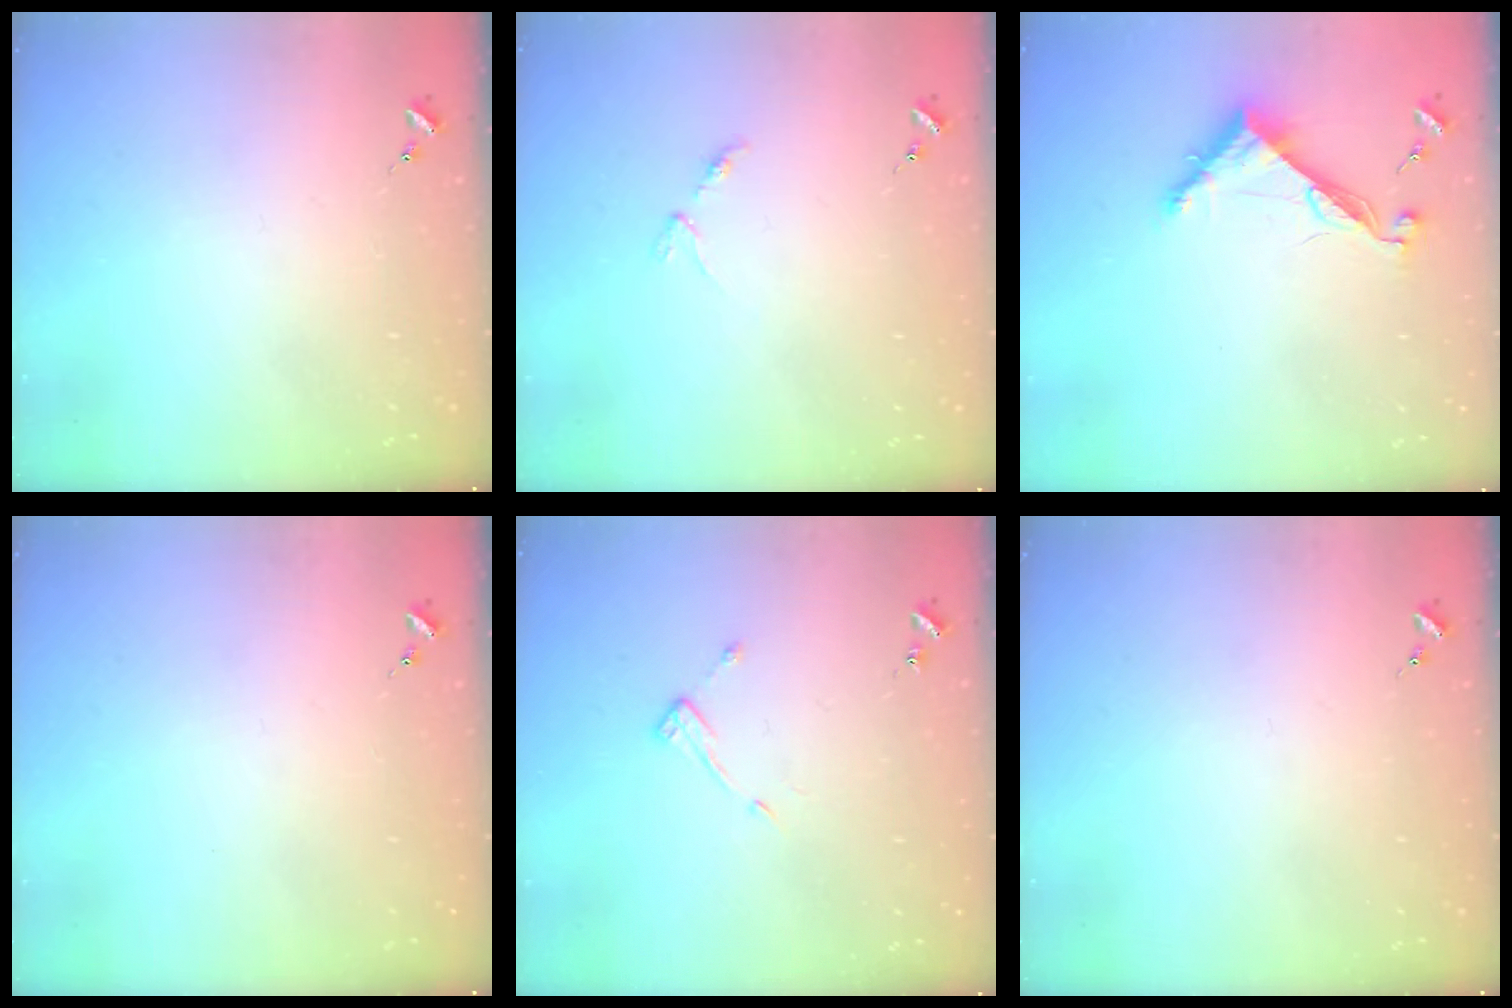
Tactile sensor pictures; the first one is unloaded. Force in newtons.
{"total": 2.8, "press": 2.8, "slide": 0.5}
{"total": 8.2, "press": 8.2, "slide": 0.2}
{"total": 0.0}
{"total": 7.1, "press": 7.1, "slide": 0.5}
{"total": 0.0}